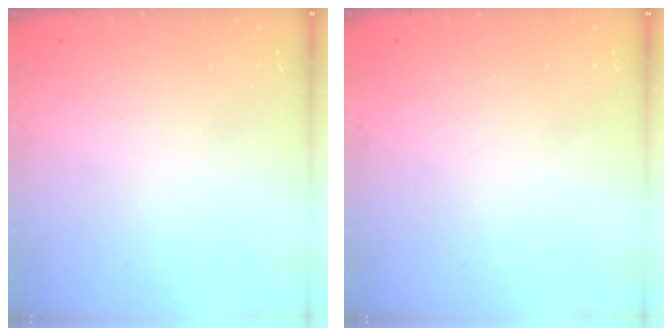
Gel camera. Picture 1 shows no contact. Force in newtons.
{"total": 0.0}